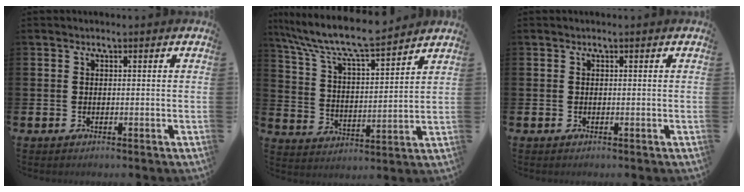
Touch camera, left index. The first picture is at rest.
{"total": 9.5, "force": [8.7, 1.1, 3.6], "torque": [-0.109, -0.053, 0.152]}
{"total": 0.0}